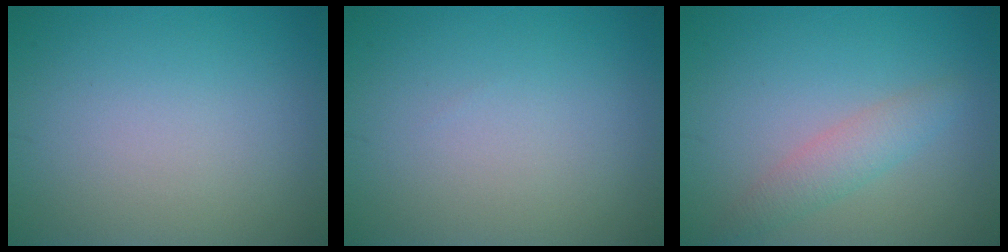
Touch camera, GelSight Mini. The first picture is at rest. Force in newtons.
{"total": 0.0}
{"total": 2.3, "press": 2.3, "slide": 0.0}